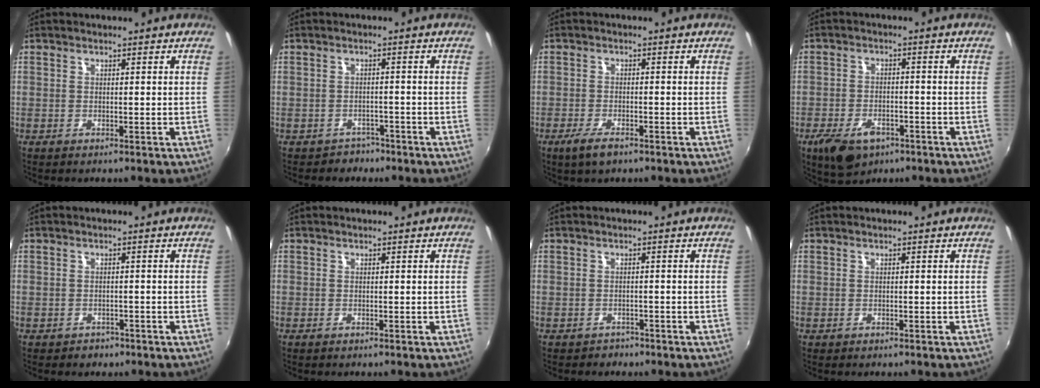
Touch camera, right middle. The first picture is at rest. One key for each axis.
{"total": 3.2, "fx": -2.4, "fy": 2.1, "fz": -0.1, "tx": -0.006, "ty": 0.003, "tz": -0.036}
{"total": 4.3, "fx": -2.9, "fy": 1.4, "fz": 2.9, "tx": -0.070, "ty": -0.011, "tz": -0.054}
{"total": 9.3, "fx": -5.6, "fy": 5.0, "fz": 5.6, "tx": -0.132, "ty": -0.018, "tz": -0.092}
{"total": 2.1, "fx": -1.3, "fy": 1.6, "fz": 0.4, "tx": -0.012, "ty": -0.002, "tz": -0.015}
{"total": 0.0}
{"total": 1.9, "fx": -1.4, "fy": 1.3, "fz": 0.1, "tx": -0.007, "ty": -0.001, "tz": -0.019}
{"total": 0.0}